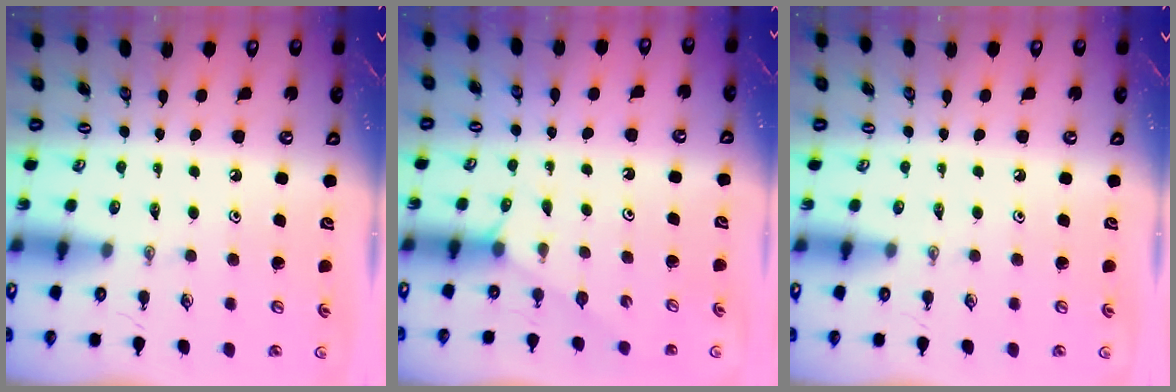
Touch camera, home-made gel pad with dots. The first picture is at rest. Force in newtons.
{"total": 2.6, "press": 2.5, "slide": 0.5}
{"total": 0.0}